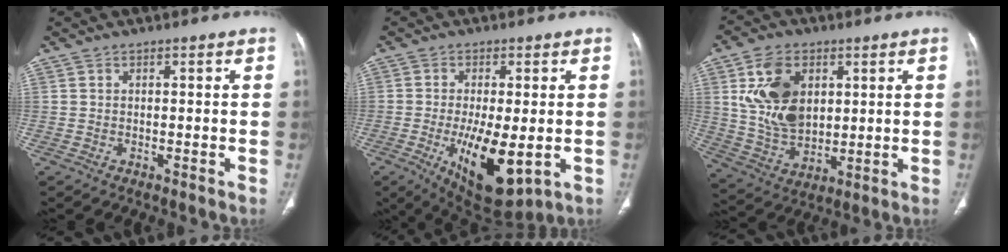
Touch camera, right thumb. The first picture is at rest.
{"total": 13.1, "force": [-3.0, 5.1, 11.7], "torque": [-0.191, -0.023, -0.031]}
{"total": 14.2, "force": [4.1, 9.4, 9.8], "torque": [-0.161, -0.017, 0.088]}